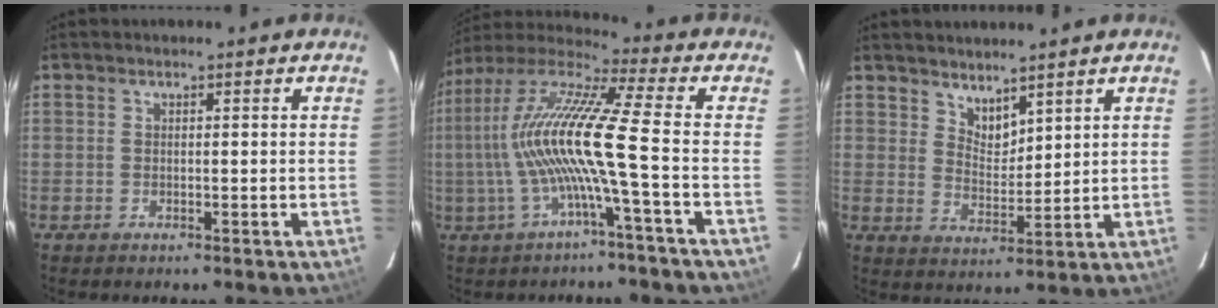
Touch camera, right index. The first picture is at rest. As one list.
[{"total": 14.8, "force": [-2.7, -1.2, 14.5], "torque": [-0.264, -0.003, -0.053]}, {"total": 4.8, "force": [4.1, 2.0, 1.6], "torque": [-0.020, -0.005, 0.076]}]